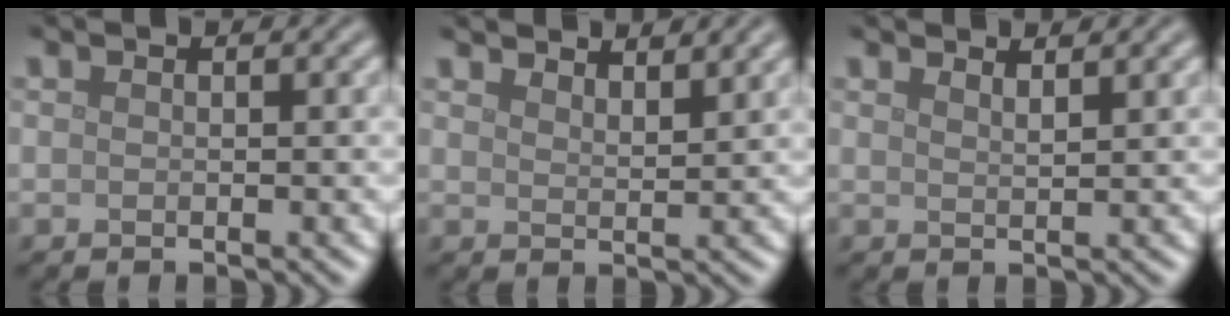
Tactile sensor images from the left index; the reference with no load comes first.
{"total": 4.9, "force": [4.4, 1.1, 1.8], "torque": [-0.017, 0.009, 0.050]}
{"total": 1.9, "force": [1.7, 0.5, 0.8], "torque": [-0.003, 0.007, 0.016]}